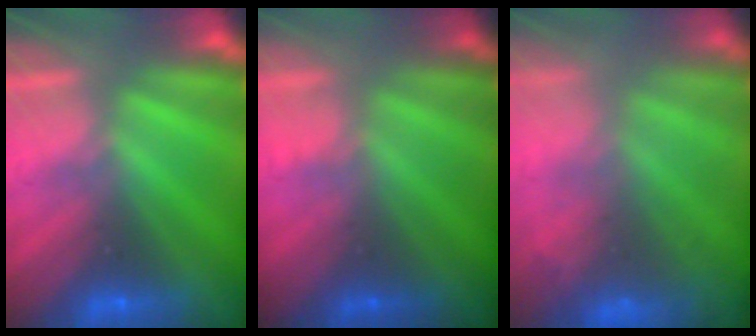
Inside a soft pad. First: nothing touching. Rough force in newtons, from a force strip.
{"total": 1.8}
{"total": 7.8}